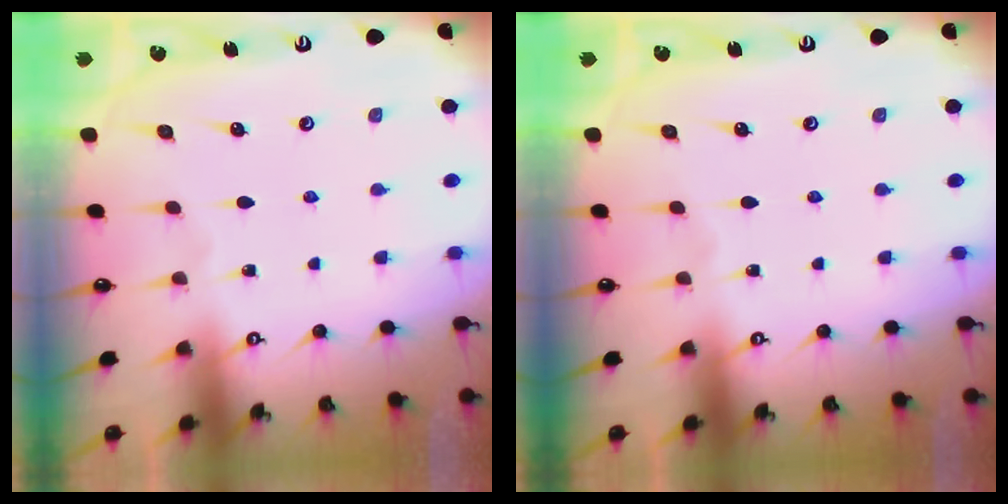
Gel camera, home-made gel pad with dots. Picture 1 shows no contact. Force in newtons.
{"total": 0.0}